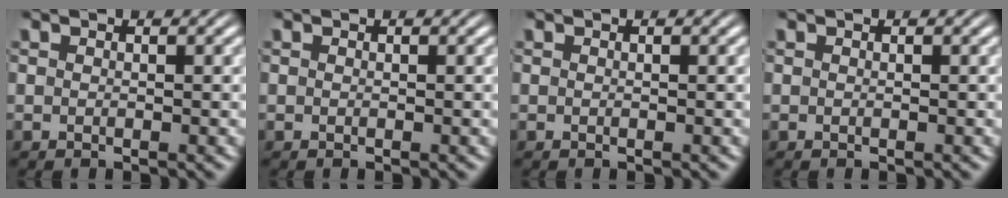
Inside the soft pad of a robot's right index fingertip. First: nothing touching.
{"total": 0.0}
{"total": 0.0}
{"total": 0.0}